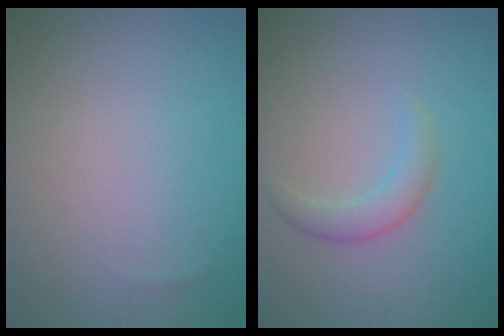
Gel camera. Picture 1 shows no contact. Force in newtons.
{"total": 2.2, "press": 2.2, "slide": 0.2}